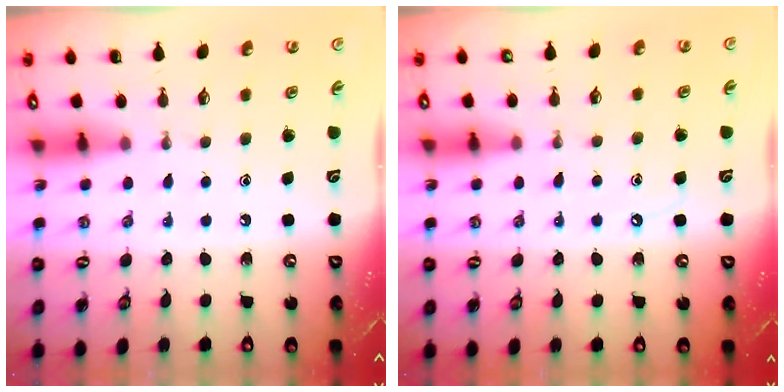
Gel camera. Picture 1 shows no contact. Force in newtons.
{"total": 6.0, "press": 5.9, "slide": 0.7}